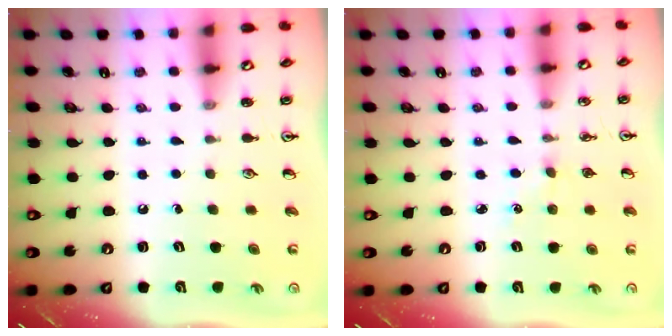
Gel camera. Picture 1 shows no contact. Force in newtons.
{"total": 1.8, "press": 1.8, "slide": 0.3}